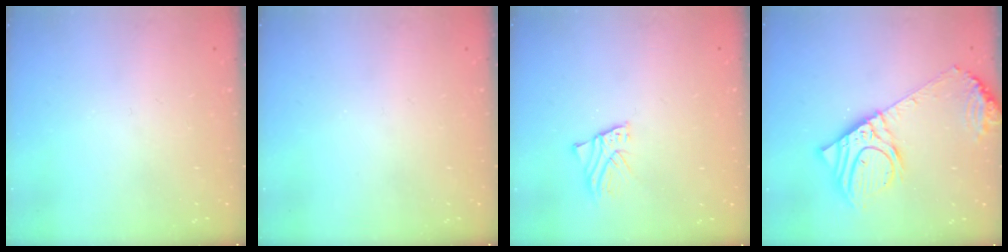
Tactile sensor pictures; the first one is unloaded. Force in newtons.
{"total": 0.0}
{"total": 2.0, "press": 2.0, "slide": 0.2}
{"total": 17.3, "press": 17.0, "slide": 3.6}